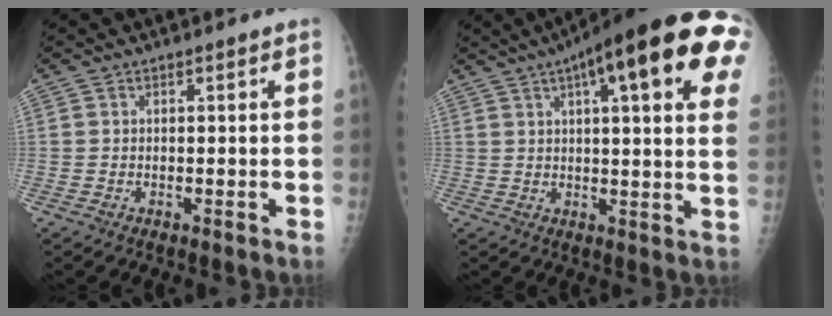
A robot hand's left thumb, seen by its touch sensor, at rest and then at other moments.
{"total": 25.4, "force": [11.0, 6.2, 22.0], "torque": [-0.267, 0.016, 0.145]}